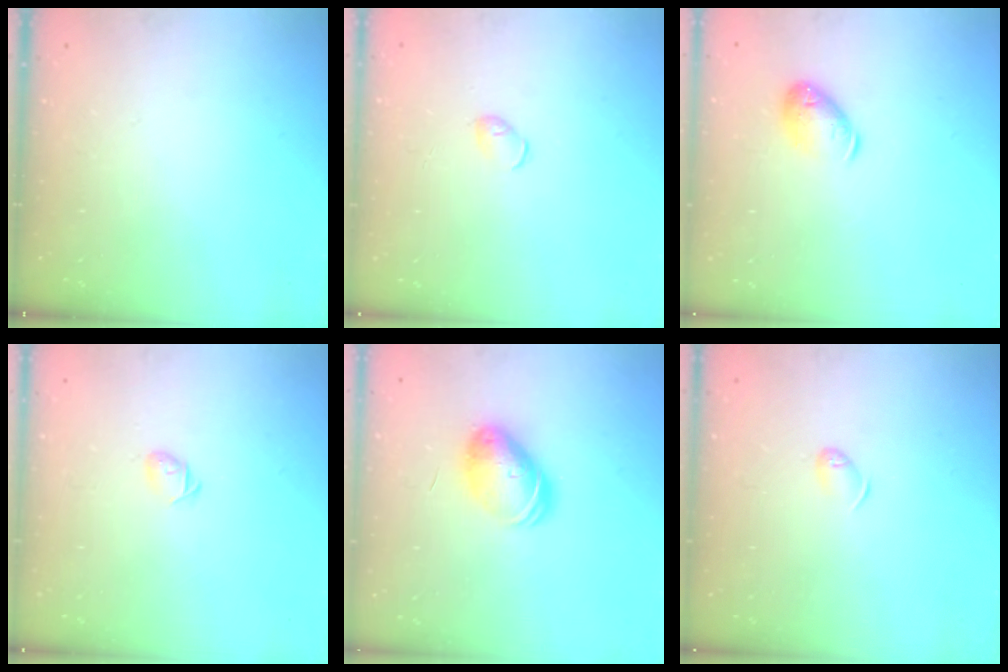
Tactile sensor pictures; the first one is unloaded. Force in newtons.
{"total": 2.9, "press": 2.9, "slide": 0.7}
{"total": 8.3, "press": 8.2, "slide": 1.2}
{"total": 4.0, "press": 3.9, "slide": 1.1}
{"total": 8.5, "press": 8.4, "slide": 1.0}
{"total": 5.1, "press": 5.1, "slide": 0.8}